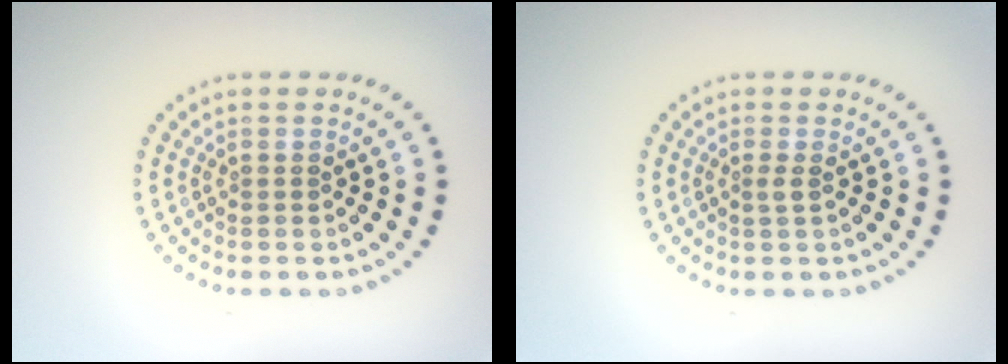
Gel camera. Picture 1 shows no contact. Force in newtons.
{"total": 0.8, "press": 0.5, "slide": 0.6}